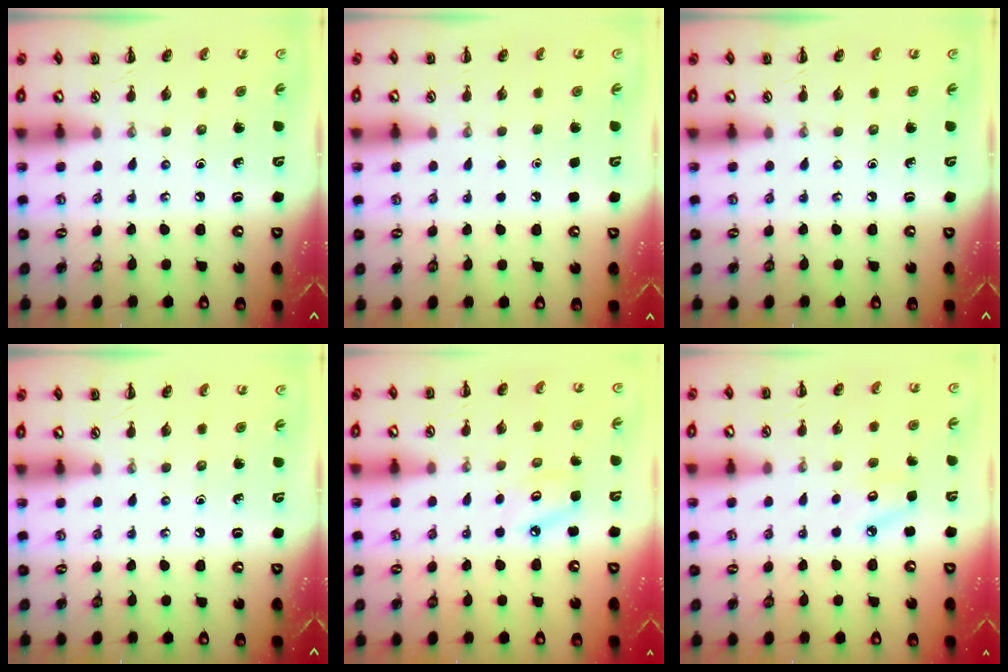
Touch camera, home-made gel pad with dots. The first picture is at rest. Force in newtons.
{"total": 1.7, "press": 1.7, "slide": 0.1}
{"total": 0.0}
{"total": 0.0}
{"total": 4.4, "press": 4.3, "slide": 1.0}
{"total": 5.2, "press": 5.0, "slide": 1.5}